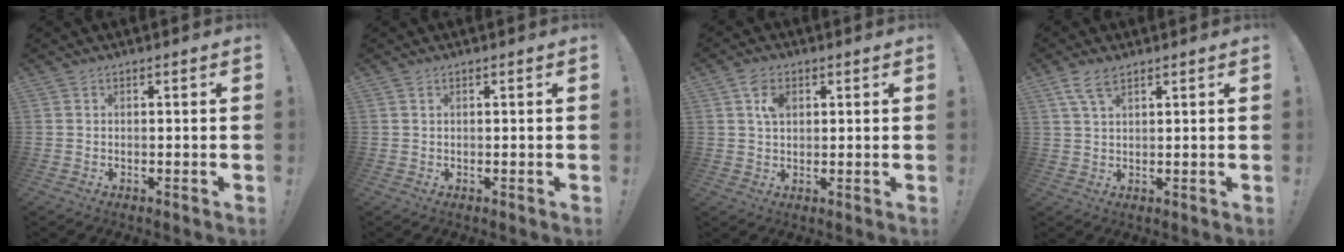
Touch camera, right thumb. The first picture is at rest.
{"total": 0.5, "force": [0.3, 0.2, 0.4], "torque": [-0.015, 0.005, 0.007]}
{"total": 4.5, "force": [1.7, 2.9, 3.0], "torque": [-0.046, -0.001, 0.029]}
{"total": 5.9, "force": [3.6, 2.5, 4.0], "torque": [-0.079, -0.005, 0.069]}